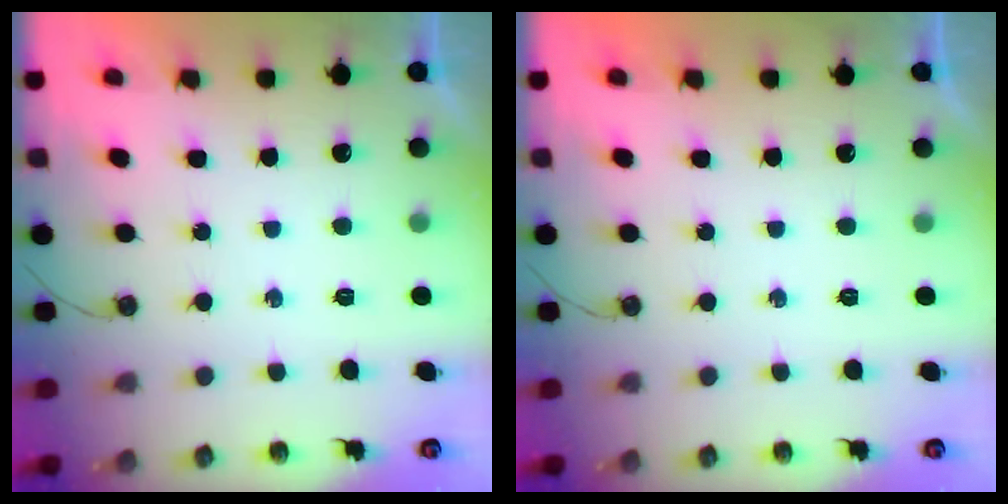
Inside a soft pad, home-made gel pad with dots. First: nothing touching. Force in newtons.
{"total": 0.0}